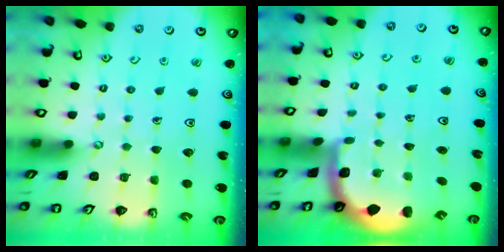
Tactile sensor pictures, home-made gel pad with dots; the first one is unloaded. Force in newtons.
{"total": 1.5, "press": 1.5, "slide": 0.2}